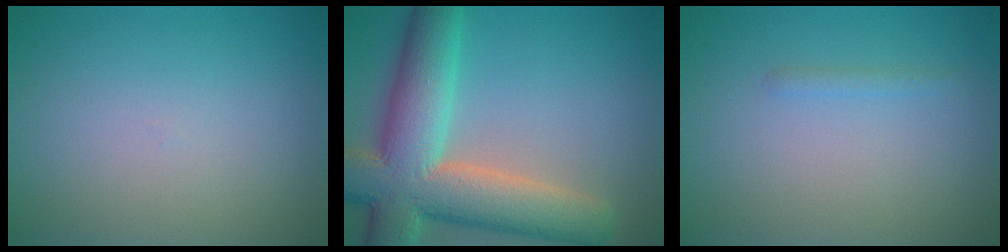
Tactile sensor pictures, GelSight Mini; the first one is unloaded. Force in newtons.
{"total": 12.2, "press": 12.1, "slide": 1.1}
{"total": 0.7, "press": 0.7, "slide": 0.0}